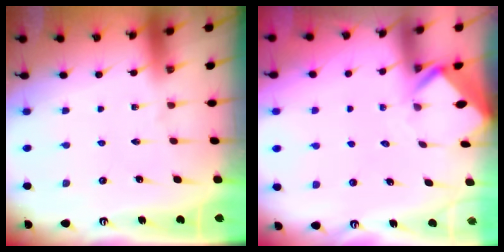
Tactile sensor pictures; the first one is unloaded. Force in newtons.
{"total": 2.6, "press": 2.6, "slide": 0.1}